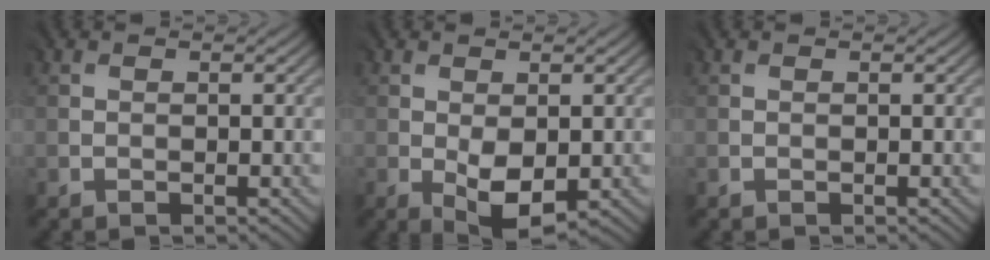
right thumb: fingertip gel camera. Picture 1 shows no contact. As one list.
[{"total": 5.1, "force": [-0.9, 2.8, 4.2], "torque": [-0.087, -0.011, -0.010]}, {"total": 0.0}]